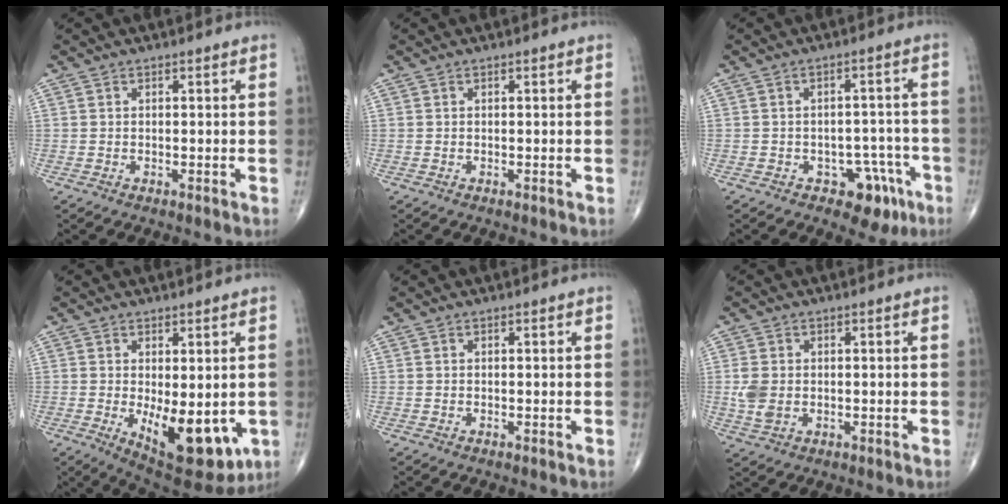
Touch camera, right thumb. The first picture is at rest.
{"total": 0.0}
{"total": 7.3, "force": [-3.9, 4.7, 4.1], "torque": [-0.014, 0.034, -0.046]}
{"total": 13.7, "force": [-2.7, 6.3, 11.9], "torque": [-0.146, -0.028, -0.018]}
{"total": 0.0}
{"total": 4.3, "force": [-0.3, 3.1, 3.1], "torque": [-0.070, -0.002, -0.001]}